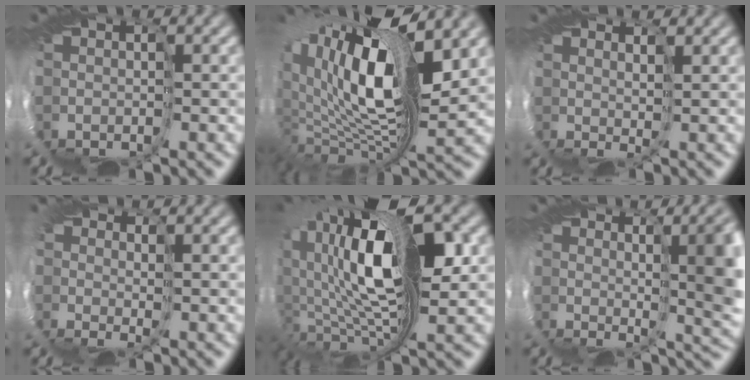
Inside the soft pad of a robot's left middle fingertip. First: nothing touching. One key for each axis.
{"total": 15.3, "fx": 4.9, "fy": 6.3, "fz": 13.0, "tx": -0.266, "ty": 0.008, "tz": 0.097}
{"total": 2.3, "fx": 2.0, "fy": 0.1, "fz": 1.1, "tx": -0.012, "ty": 0.015, "tz": 0.023}
{"total": 2.0, "fx": 0.2, "fy": 1.2, "fz": 1.5, "tx": -0.034, "ty": 0.001, "tz": 0.001}
{"total": 14.7, "fx": 2.9, "fy": 6.1, "fz": 13.0, "tx": -0.240, "ty": -0.011, "tz": 0.069}
{"total": 9.4, "fx": 1.4, "fy": 3.4, "fz": 8.7, "tx": -0.112, "ty": -0.005, "tz": 0.031}